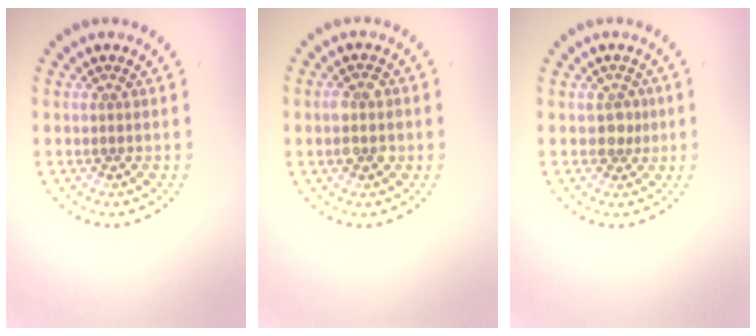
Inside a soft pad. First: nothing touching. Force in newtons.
{"total": 2.3, "press": 2.2, "slide": 0.4}
{"total": 1.7, "press": 1.5, "slide": 0.8}